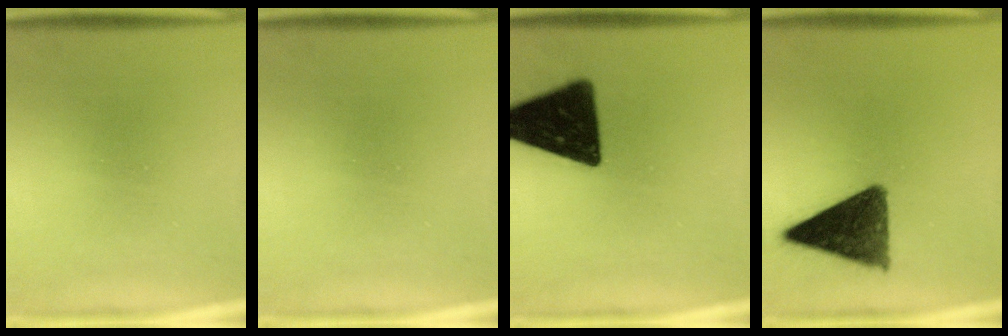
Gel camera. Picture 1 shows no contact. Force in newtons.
{"total": 0.0}
{"total": 17.2}
{"total": 12.3}